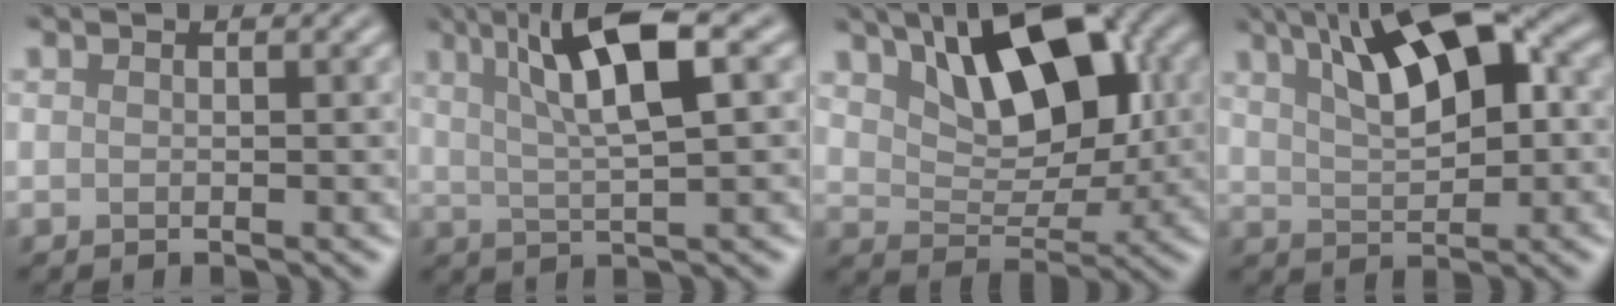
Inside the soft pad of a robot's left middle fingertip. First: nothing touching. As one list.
[{"total": 7.6, "force": [2.7, 1.7, 6.9], "torque": [-0.117, 0.018, 0.054]}, {"total": 9.1, "force": [3.5, 4.8, 6.8], "torque": [-0.112, 0.015, 0.061]}, {"total": 8.8, "force": [3.1, 3.6, 7.4], "torque": [-0.126, 0.028, 0.053]}]